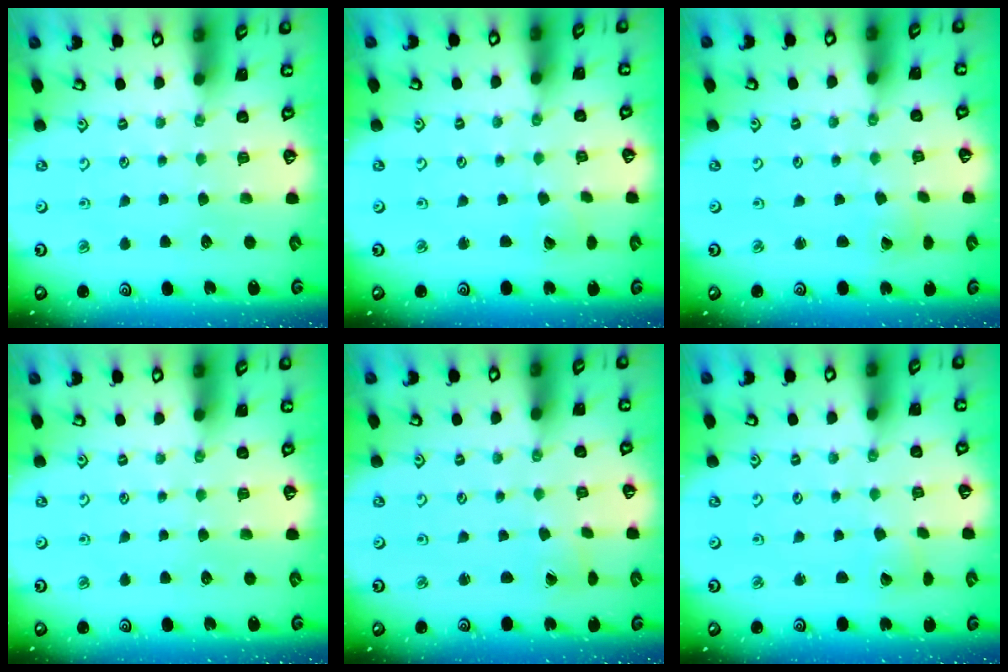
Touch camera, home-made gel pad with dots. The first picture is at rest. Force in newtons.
{"total": 2.5, "press": 2.5, "slide": 0.3}
{"total": 0.5, "press": 0.5, "slide": 0.0}
{"total": 0.0}
{"total": 0.0}
{"total": 2.3, "press": 2.3, "slide": 0.2}